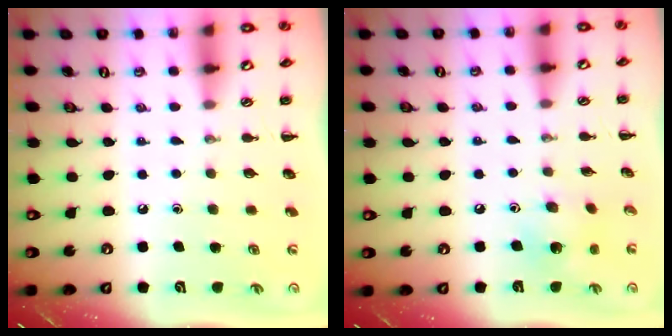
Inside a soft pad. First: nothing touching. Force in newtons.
{"total": 5.2, "press": 5.1, "slide": 1.1}